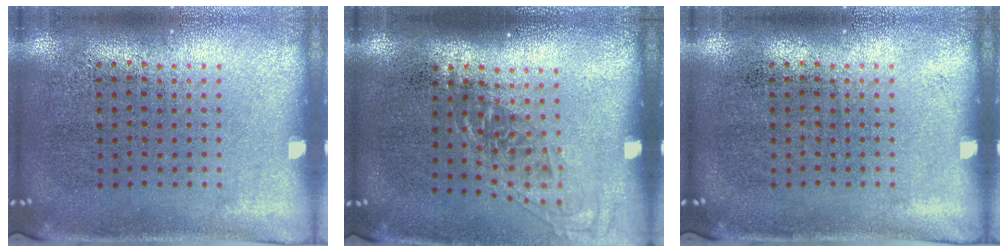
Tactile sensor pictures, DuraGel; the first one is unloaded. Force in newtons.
{"total": 1.3, "press": 1.0, "slide": 0.8}
{"total": 0.0}